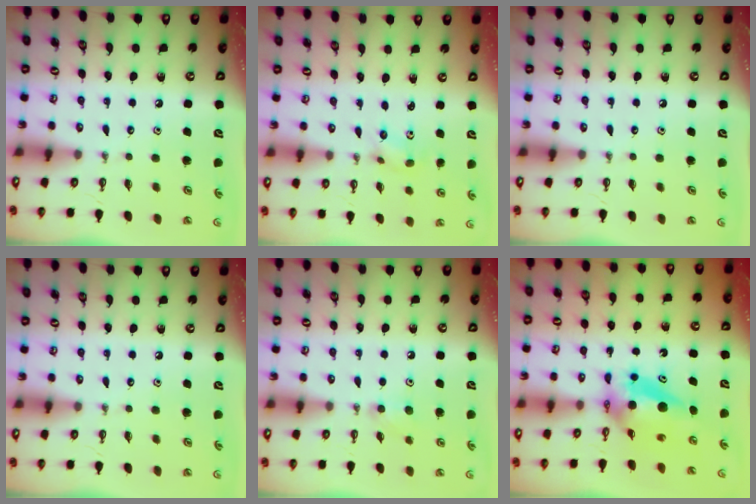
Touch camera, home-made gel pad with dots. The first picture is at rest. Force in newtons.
{"total": 2.9, "press": 2.7, "slide": 1.2}
{"total": 0.0}
{"total": 0.0}
{"total": 4.2, "press": 4.0, "slide": 1.4}
{"total": 6.5, "press": 6.5, "slide": 0.5}